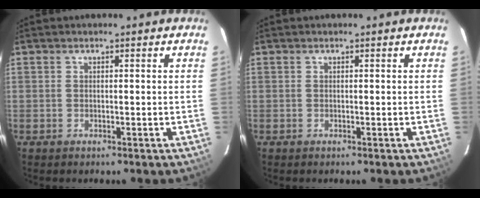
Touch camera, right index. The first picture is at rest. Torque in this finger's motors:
{"motor_torque": [-0.01, 0.00, 0.03, 0.00]}